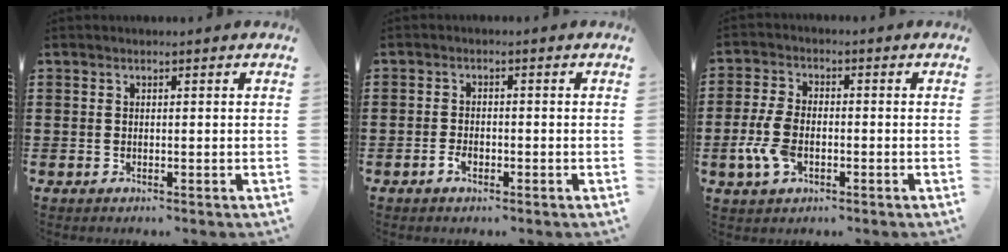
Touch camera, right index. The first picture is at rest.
{"total": 1.8, "force": [-1.0, 1.0, 1.2], "torque": [-0.023, 0.001, -0.020]}
{"total": 6.2, "force": [-1.8, 3.6, 4.7], "torque": [-0.116, -0.001, -0.038]}